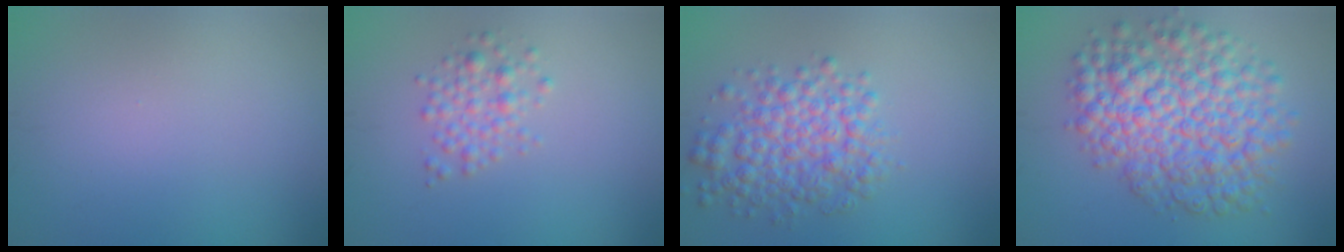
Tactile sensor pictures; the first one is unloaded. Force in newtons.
{"total": 2.1, "press": 2.1, "slide": 0.2}
{"total": 5.2, "press": 5.2, "slide": 0.1}
{"total": 9.4, "press": 9.4, "slide": 0.2}